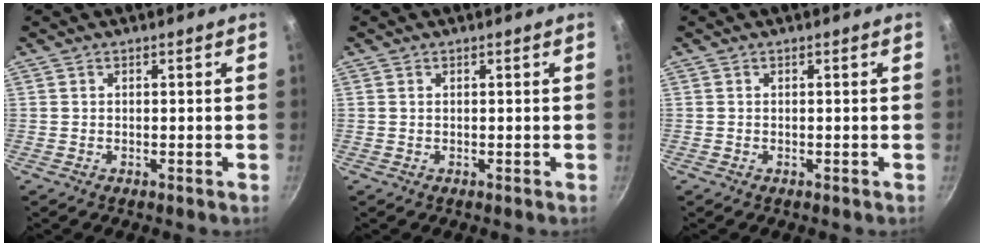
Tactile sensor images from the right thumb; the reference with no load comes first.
{"total": 0.0}
{"total": 0.0}